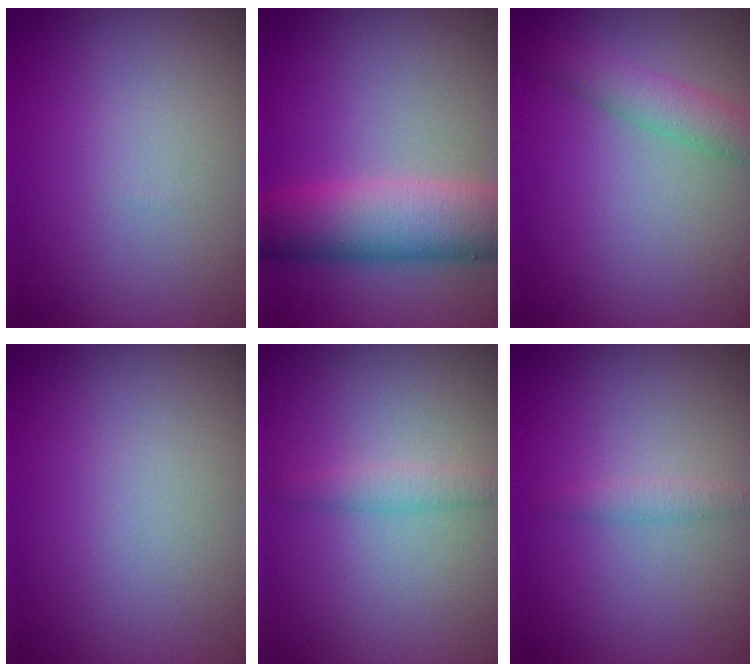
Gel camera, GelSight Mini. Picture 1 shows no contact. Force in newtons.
{"total": 7.3, "press": 7.3, "slide": 0.4}
{"total": 2.8, "press": 2.8, "slide": 0.1}
{"total": 0.0}
{"total": 1.4, "press": 1.4, "slide": 0.0}
{"total": 1.1, "press": 1.1, "slide": 0.0}